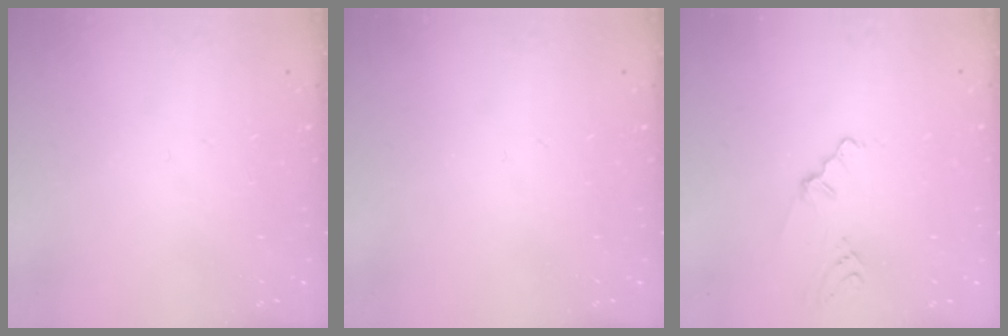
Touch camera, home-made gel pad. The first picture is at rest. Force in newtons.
{"total": 0.0}
{"total": 2.1, "press": 2.0, "slide": 0.7}